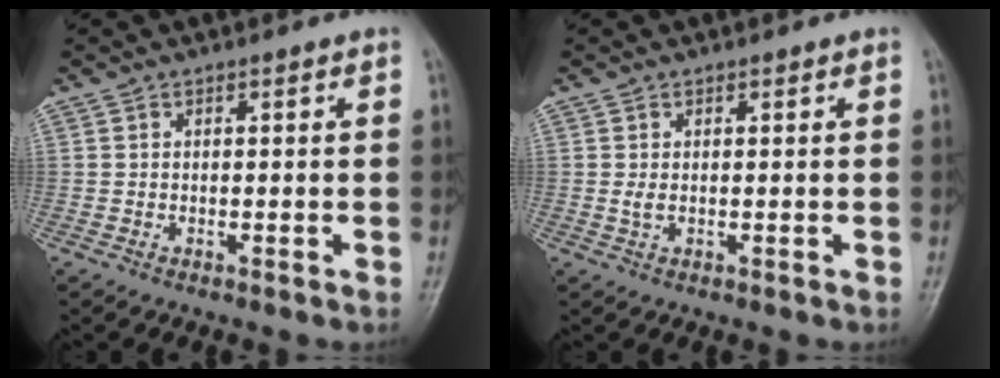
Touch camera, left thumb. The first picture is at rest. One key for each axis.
{"total": 1.3, "fx": 0.3, "fy": 0.7, "fz": 1.1, "tx": -0.019, "ty": -0.003, "tz": 0.009}